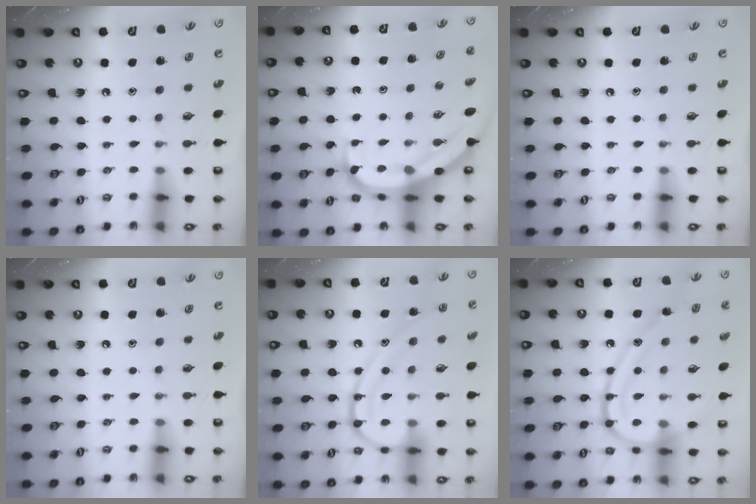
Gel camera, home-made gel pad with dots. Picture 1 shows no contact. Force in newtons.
{"total": 9.4, "press": 9.3, "slide": 1.0}
{"total": 0.0}
{"total": 0.0}
{"total": 13.7, "press": 13.6, "slide": 1.1}
{"total": 15.4, "press": 15.4, "slide": 0.3}